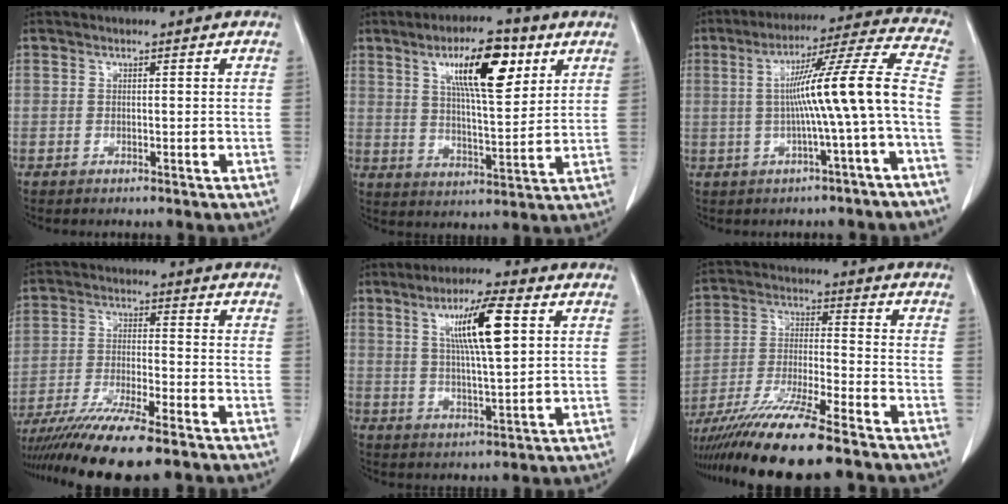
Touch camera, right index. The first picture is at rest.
{"total": 12.2, "force": [5.7, 2.8, 10.4], "torque": [-0.175, 0.006, 0.096]}
{"total": 12.8, "force": [-1.7, -1.4, 12.6], "torque": [-0.194, 0.021, -0.026]}
{"total": 13.1, "force": [-10.3, 0.6, 8.0], "torque": [-0.138, -0.032, -0.171]}
{"total": 10.3, "force": [3.4, 1.0, 9.7], "torque": [-0.170, 0.006, 0.060]}
{"total": 14.5, "force": [-11.4, 0.2, 9.1], "torque": [-0.172, -0.034, -0.198]}